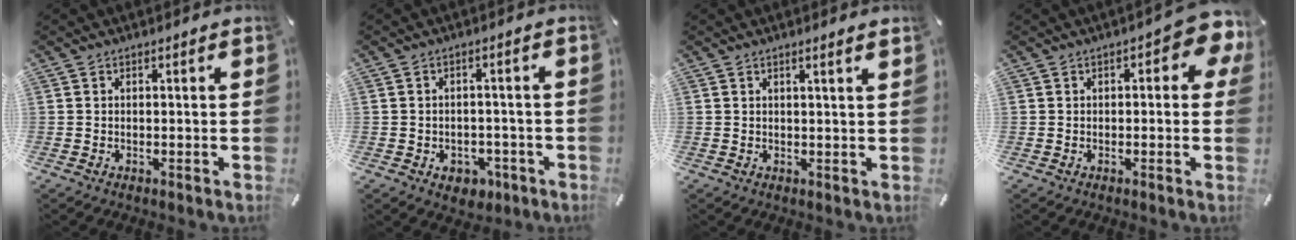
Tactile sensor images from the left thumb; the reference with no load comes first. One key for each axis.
{"total": 4.7, "fx": -2.0, "fy": 3.6, "fz": 2.2, "tx": -0.025, "ty": 0.008, "tz": -0.034}
{"total": 1.5, "fx": 1.1, "fy": -0.3, "fz": 1.0, "tx": -0.019, "ty": -0.003, "tz": 0.019}
{"total": 6.3, "fx": 1.4, "fy": 3.0, "fz": 5.4, "tx": -0.069, "ty": 0.001, "tz": 0.020}